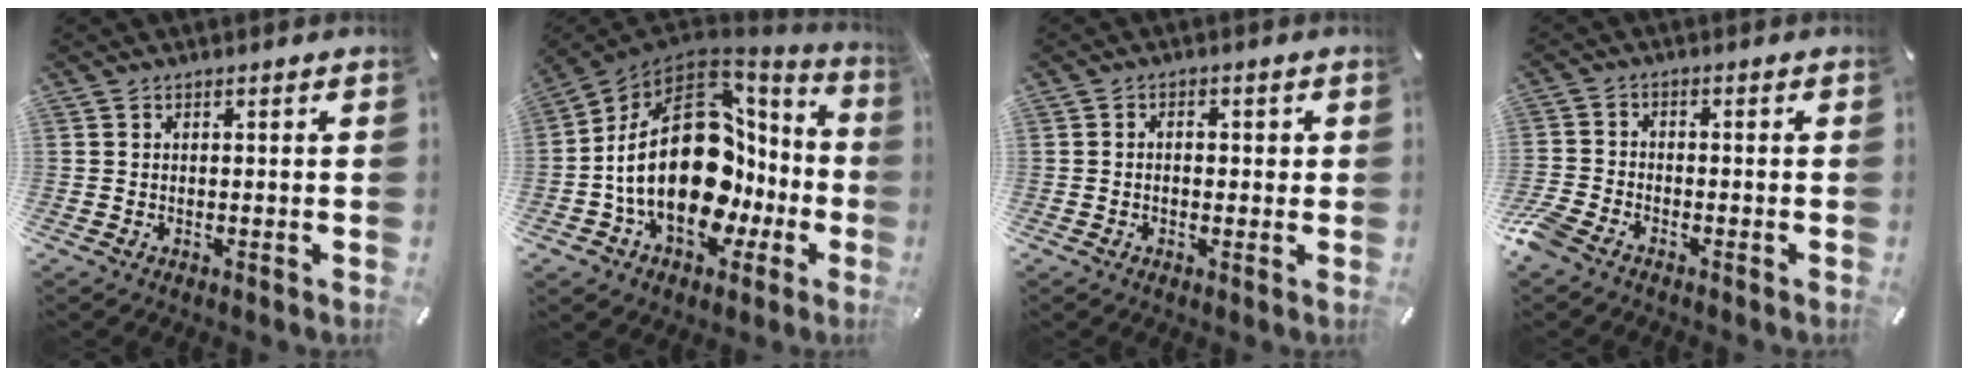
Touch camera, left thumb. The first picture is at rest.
{"total": 29.7, "force": [-0.1, 19.3, 22.5], "torque": [-0.403, -0.014, 0.019]}
{"total": 2.4, "force": [-0.5, 1.8, 1.5], "torque": [-0.022, 0.005, -0.013]}
{"total": 3.9, "force": [-3.0, 1.7, 1.7], "torque": [-0.052, 0.008, -0.063]}